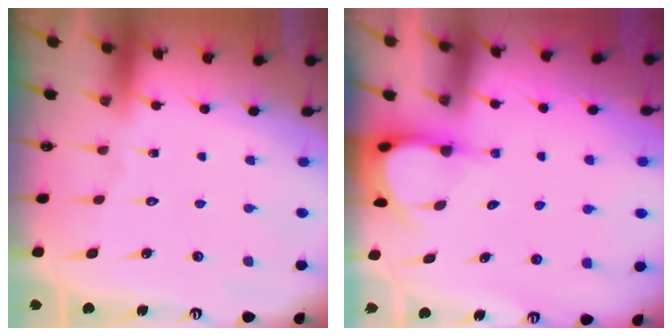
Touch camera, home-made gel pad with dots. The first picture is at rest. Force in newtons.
{"total": 3.7, "press": 3.7, "slide": 0.2}